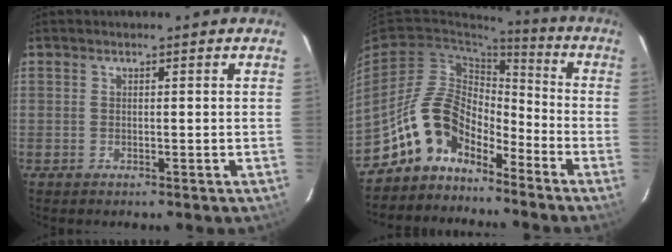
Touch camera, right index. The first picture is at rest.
{"total": 11.1, "force": [-8.1, 6.2, 4.4], "torque": [-0.088, 0.034, -0.155]}